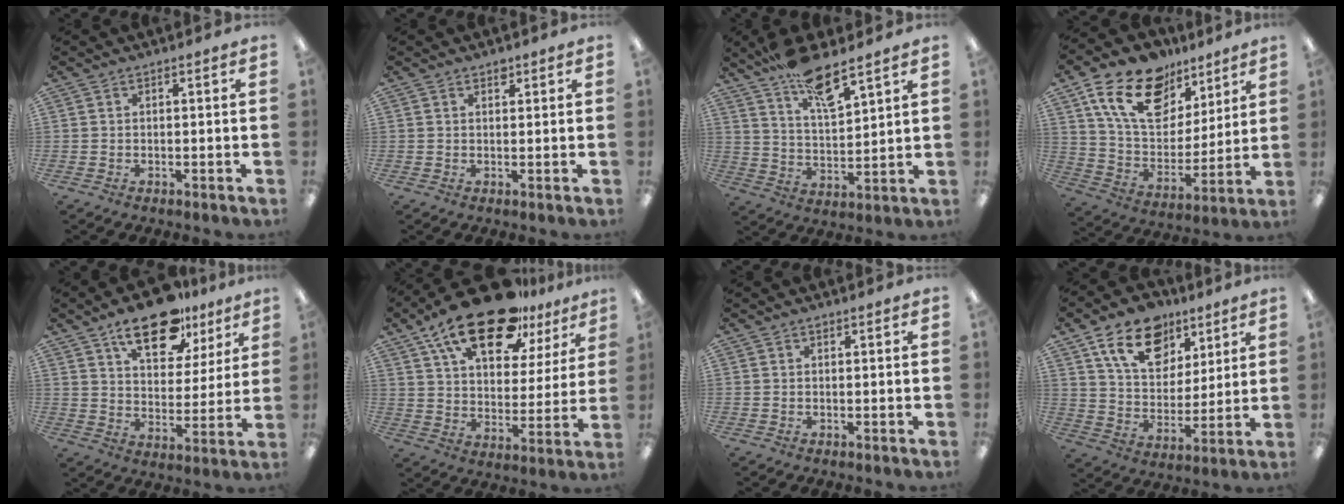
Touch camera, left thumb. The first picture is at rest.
{"total": 1.5, "force": [1.1, 0.9, 0.5], "torque": [-0.003, -0.002, 0.019]}
{"total": 12.4, "force": [9.5, 3.5, 7.2], "torque": [-0.122, -0.055, 0.167]}
{"total": 19.3, "force": [11.5, 11.7, 10.2], "torque": [-0.190, -0.041, 0.208]}
{"total": 16.9, "force": [11.6, 8.1, 9.2], "torque": [-0.134, -0.056, 0.198]}
{"total": 21.2, "force": [14.8, 8.6, 12.4], "torque": [-0.216, -0.078, 0.257]}
{"total": 0.6, "force": [0.4, 0.4, 0.3], "torque": [-0.006, 0.003, 0.006]}
{"total": 15.9, "force": [9.1, 10.5, 7.6], "torque": [-0.127, -0.032, 0.169]}